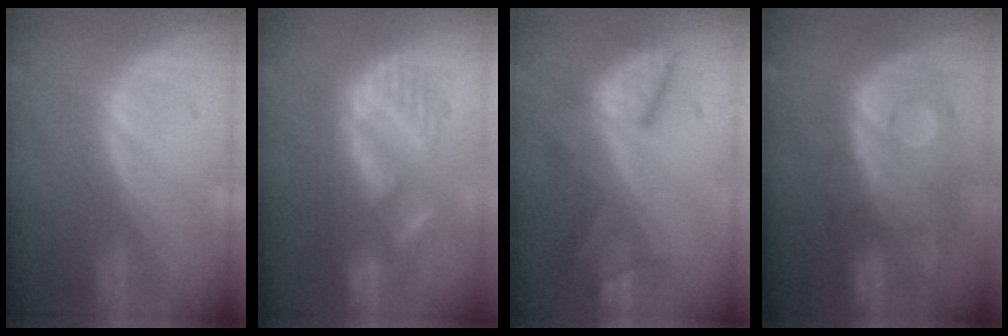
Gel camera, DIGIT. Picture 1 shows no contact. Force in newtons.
{"total": 8.6, "press": 8.5, "slide": 1.4}
{"total": 7.6, "press": 7.5, "slide": 1.1}
{"total": 11.3, "press": 9.7, "slide": 5.7}